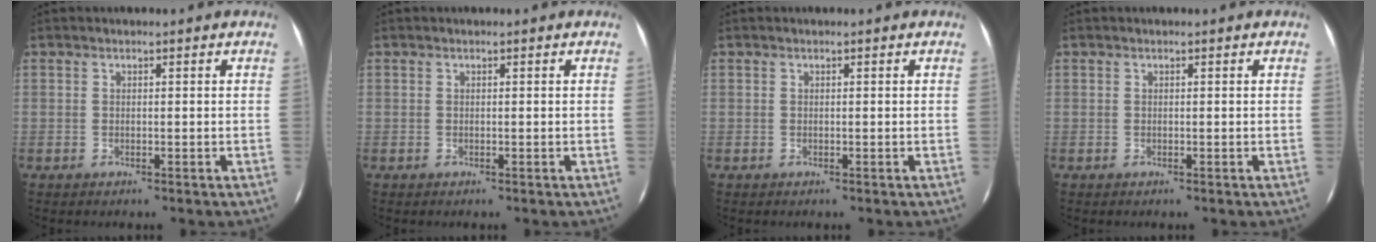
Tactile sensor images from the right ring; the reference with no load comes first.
{"total": 0.0}
{"total": 0.0}
{"total": 0.0}